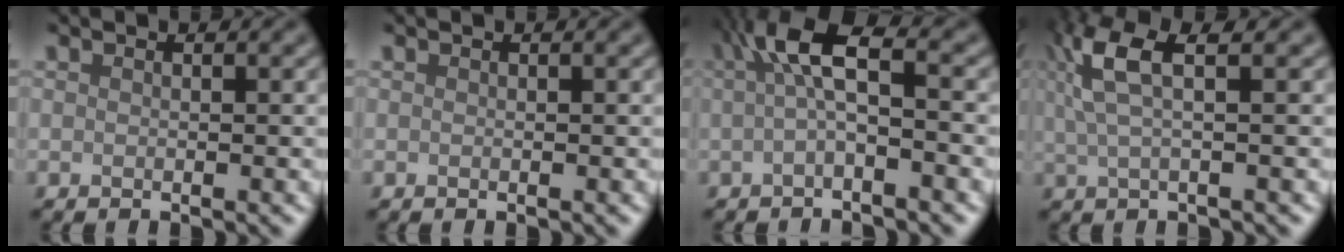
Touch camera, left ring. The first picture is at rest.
{"total": 0.0}
{"total": 4.5, "force": [0.5, 1.2, 4.3], "torque": [-0.083, 0.014, -0.002]}
{"total": 5.3, "force": [2.5, 1.2, 4.5], "torque": [-0.098, 0.015, 0.049]}